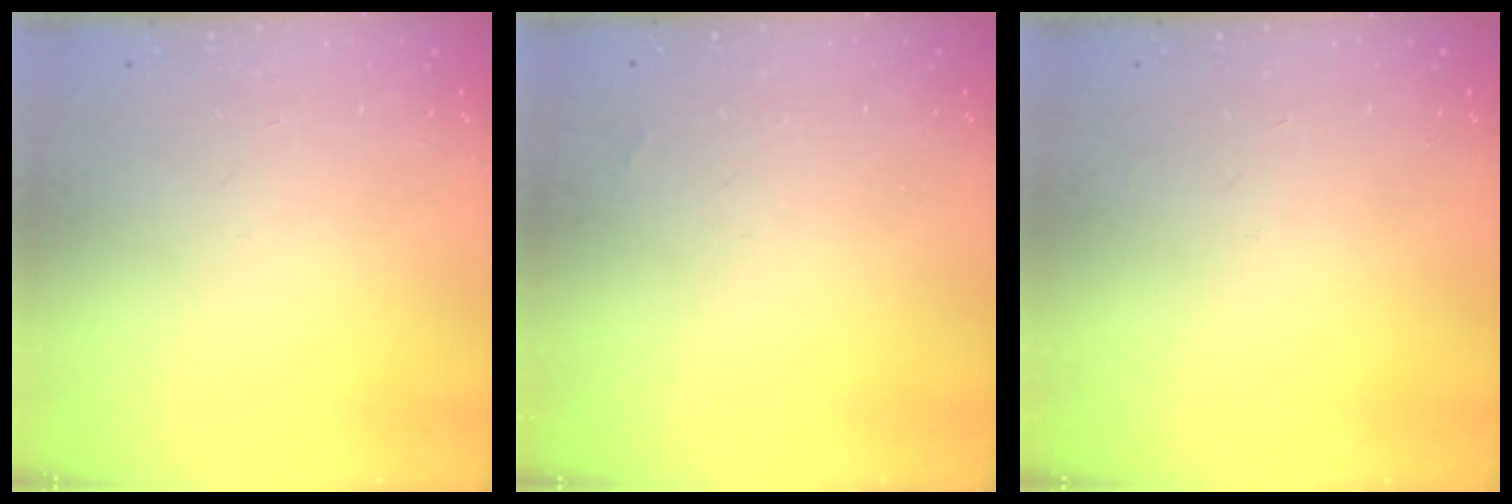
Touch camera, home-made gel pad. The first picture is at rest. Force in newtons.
{"total": 1.3, "press": 1.3, "slide": 0.2}
{"total": 0.0}